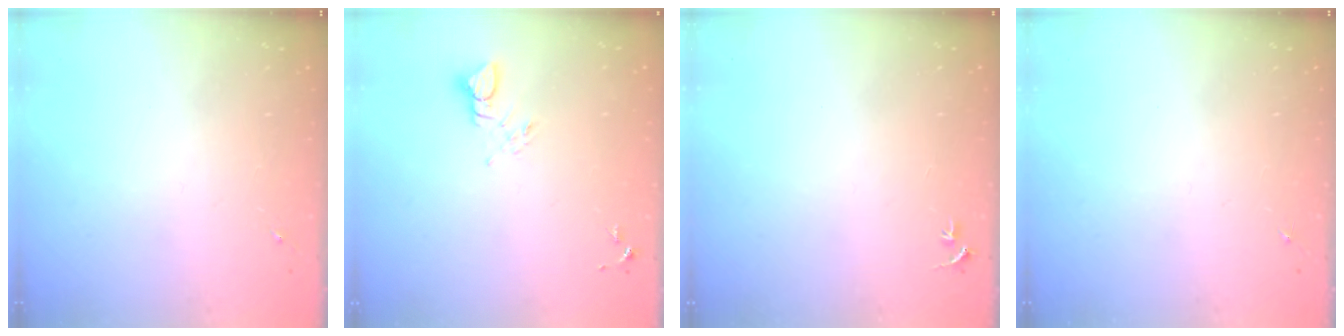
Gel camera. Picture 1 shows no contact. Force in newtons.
{"total": 3.8, "press": 3.7, "slide": 0.4}
{"total": 2.7, "press": 2.7, "slide": 0.3}
{"total": 0.0}